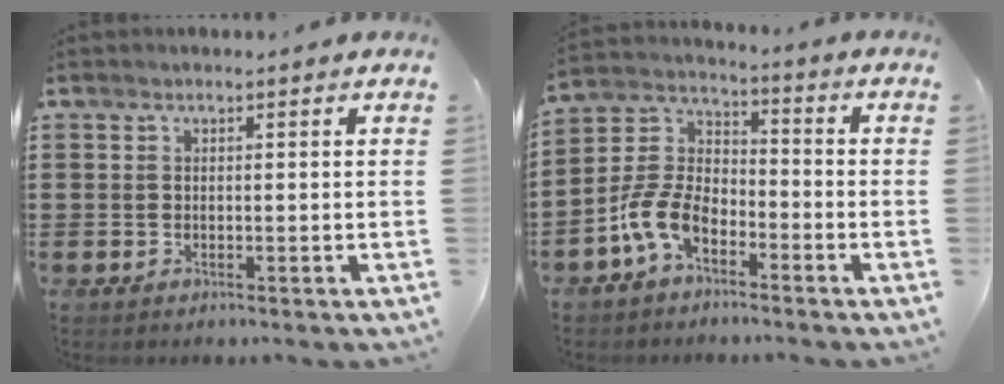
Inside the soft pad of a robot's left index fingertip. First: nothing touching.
{"total": 8.8, "force": [-5.1, 4.5, 5.5], "torque": [-0.152, -0.002, -0.109]}